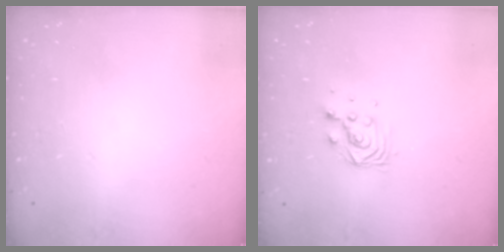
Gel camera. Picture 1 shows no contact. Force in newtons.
{"total": 4.7, "press": 4.6, "slide": 0.6}